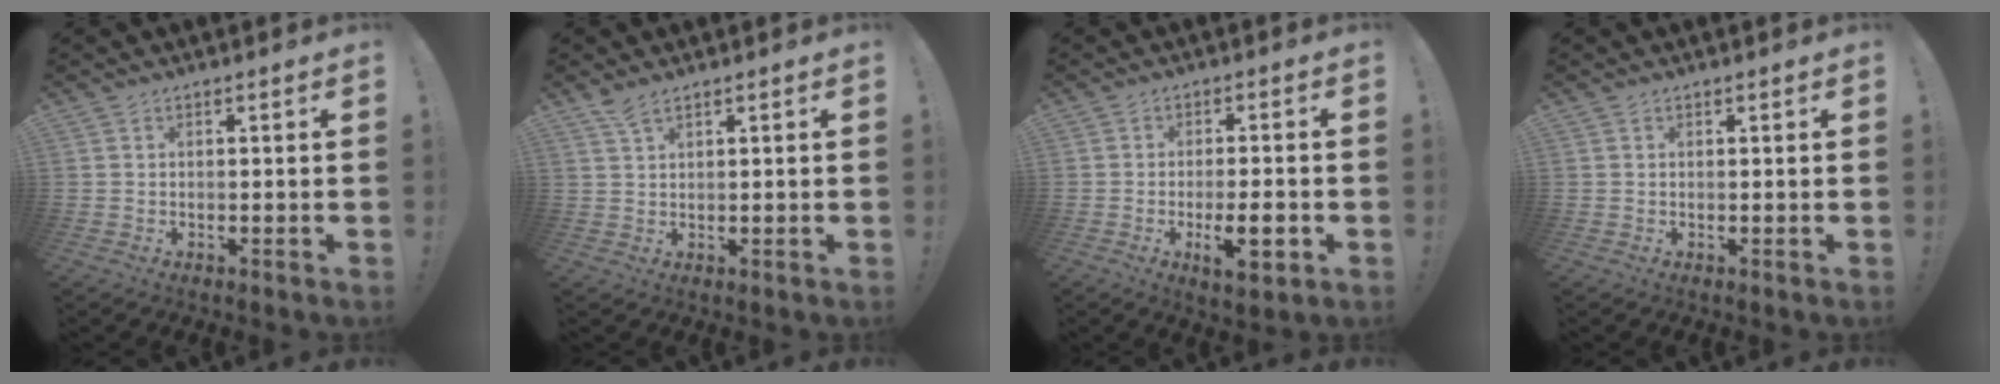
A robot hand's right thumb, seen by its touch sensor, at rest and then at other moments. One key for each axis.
{"total": 3.1, "fx": 2.3, "fy": 0.9, "fz": 1.7, "tx": -0.038, "ty": -0.011, "tz": 0.042}
{"total": 9.2, "fx": -2.8, "fy": 2.6, "fz": 8.3, "tx": -0.131, "ty": 0.001, "tz": -0.046}
{"total": 0.0}